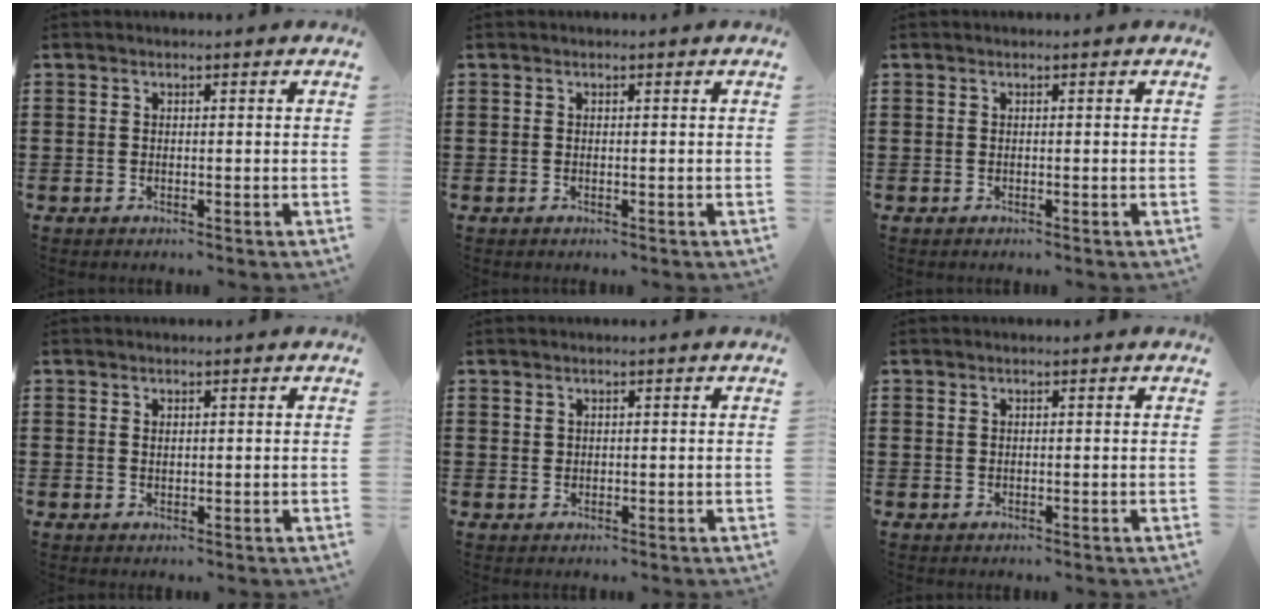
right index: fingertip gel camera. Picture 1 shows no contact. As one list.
[{"total": 0.0}, {"total": 0.0}, {"total": 0.8, "force": [0.5, 0.5, 0.4], "torque": [-0.008, 0.003, 0.010]}, {"total": 1.1, "force": [0.7, 0.8, 0.1], "torque": [-0.005, 0.002, 0.015]}, {"total": 0.6, "force": [0.2, 0.5, 0.1], "torque": [-0.004, 0.003, 0.005]}]